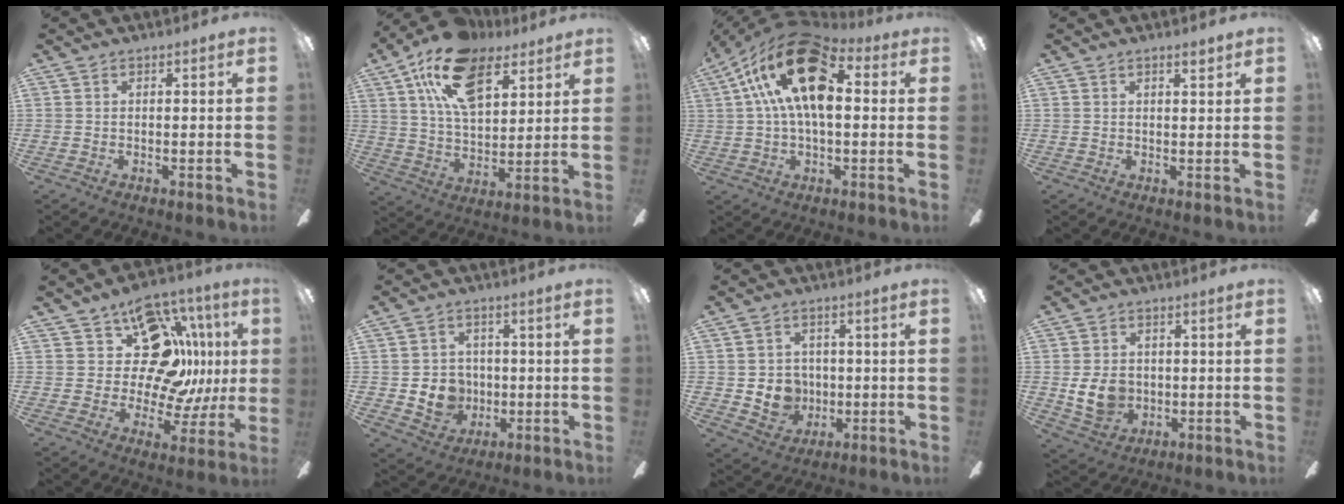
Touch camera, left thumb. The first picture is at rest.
{"total": 19.5, "force": [10.9, 10.4, 12.4], "torque": [-0.216, -0.030, 0.194]}
{"total": 21.3, "force": [7.4, 11.1, 16.7], "torque": [-0.288, -0.013, 0.123]}
{"total": 2.0, "force": [1.5, 0.4, 1.3], "torque": [-0.020, -0.004, 0.025]}
{"total": 19.3, "force": [6.8, 12.5, 13.0], "torque": [-0.200, -0.039, 0.125]}
{"total": 8.1, "force": [-0.6, 7.5, 2.9], "torque": [-0.069, 0.010, -0.004]}
{"total": 7.6, "force": [-0.2, 7.2, 2.6], "torque": [-0.058, 0.010, 0.005]}
{"total": 9.2, "force": [-0.2, 7.5, 5.3], "torque": [-0.117, 0.011, -0.001]}